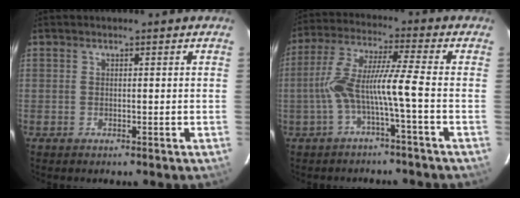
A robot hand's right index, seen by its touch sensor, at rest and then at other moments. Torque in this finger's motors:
{"motor_torque": [1.30, -0.52, 0.71, 0.18]}